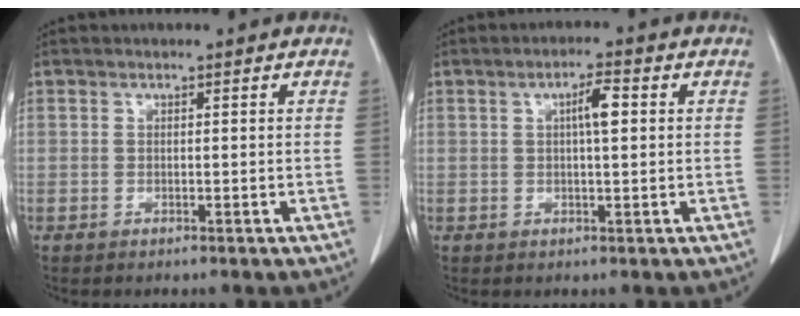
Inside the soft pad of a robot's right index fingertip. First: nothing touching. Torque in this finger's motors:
{"motor_torque": [0.48, -0.05, 0.06, 0.05]}